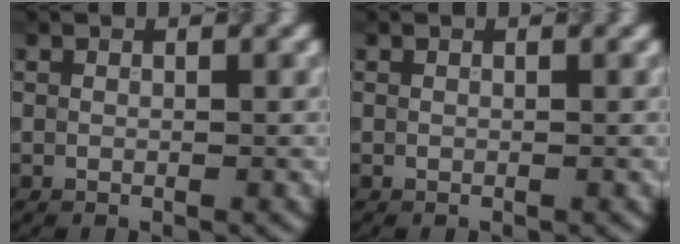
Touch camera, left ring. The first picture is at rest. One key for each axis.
{"total": 0.0}